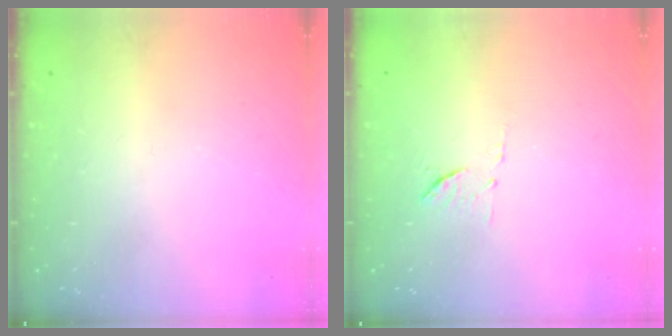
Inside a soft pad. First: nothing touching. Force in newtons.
{"total": 6.0, "press": 6.0, "slide": 0.6}